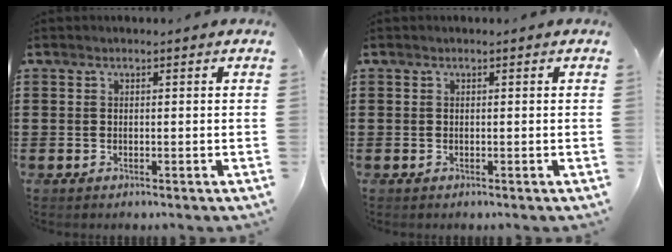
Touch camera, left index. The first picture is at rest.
{"total": 0.0}